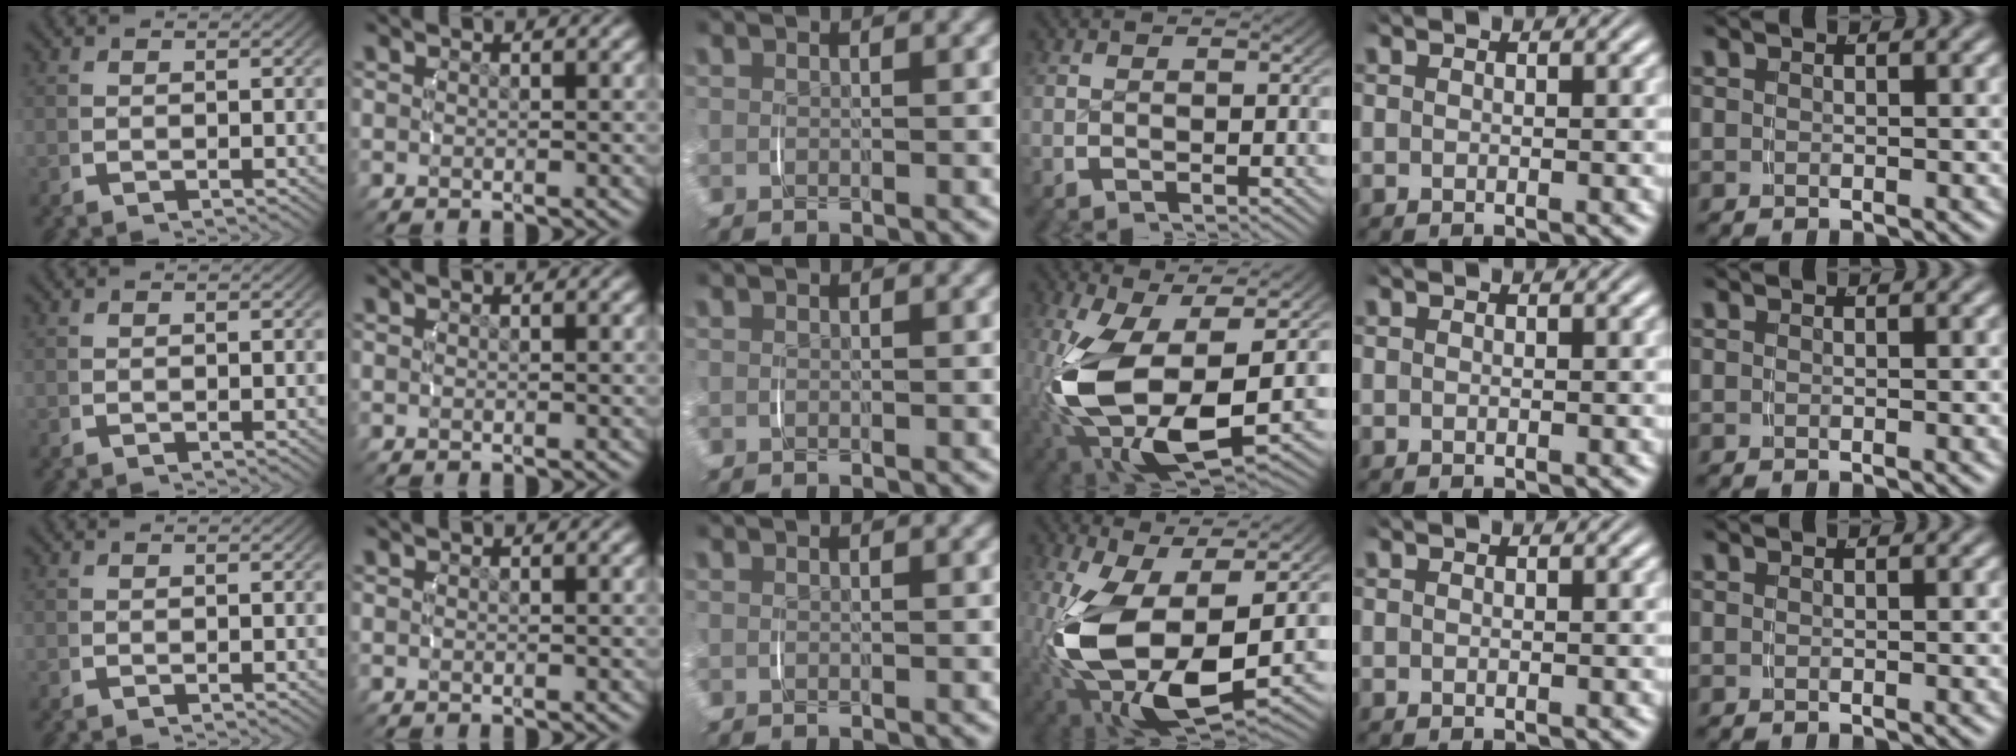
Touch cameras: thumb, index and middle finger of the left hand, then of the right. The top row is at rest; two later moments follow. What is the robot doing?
{"motion": "lift_and_place", "object": "camera"}